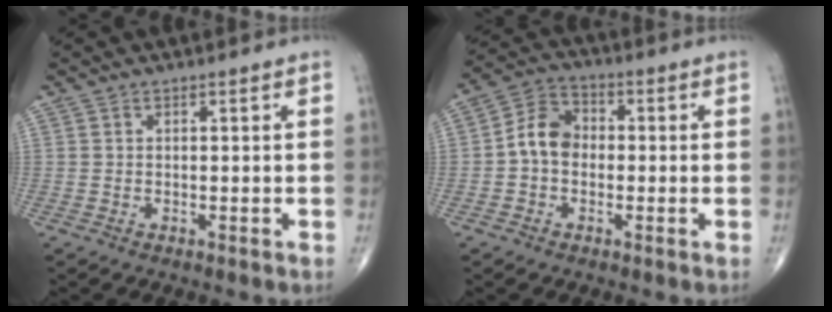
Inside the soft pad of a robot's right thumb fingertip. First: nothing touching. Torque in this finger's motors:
{"motor_torque": [1.04, 0.94, 0.73, -0.06, 0.11]}